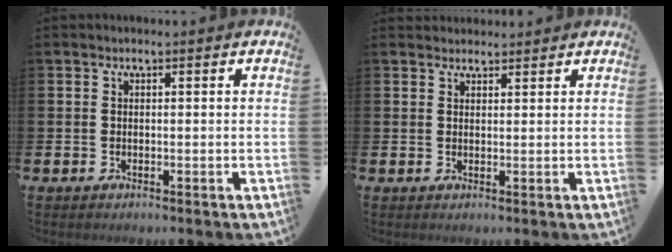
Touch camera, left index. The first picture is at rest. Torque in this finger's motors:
{"motor_torque": [-0.35, -0.67, -0.02, -0.04]}